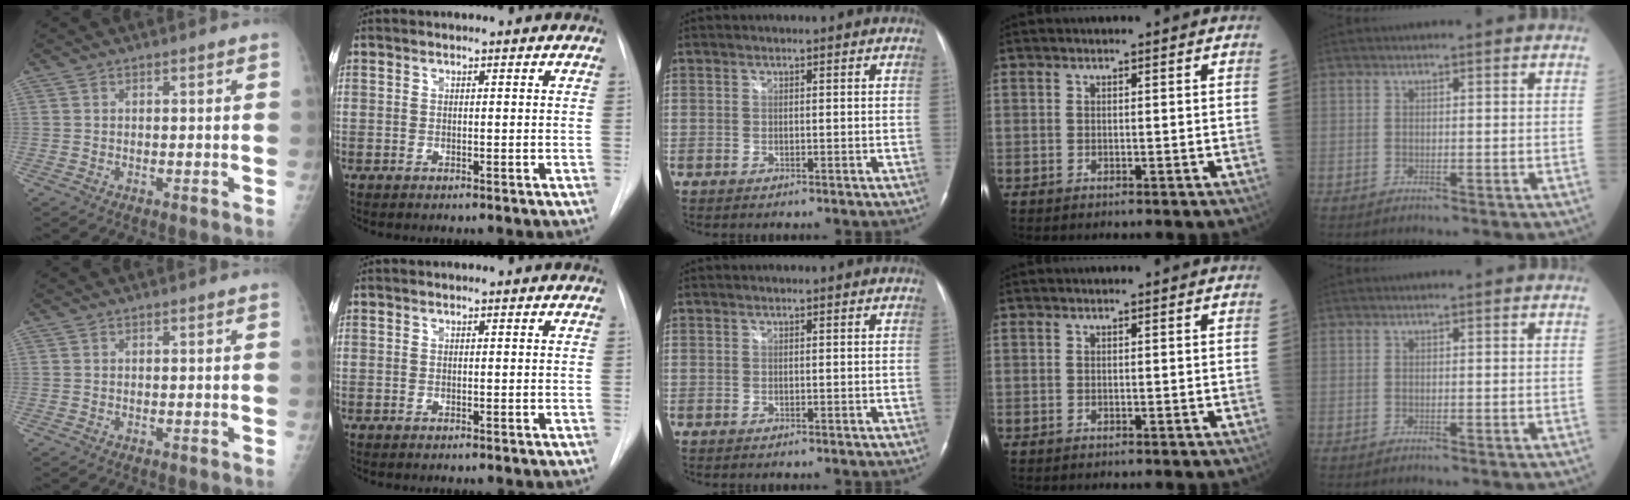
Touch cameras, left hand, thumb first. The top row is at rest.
{}